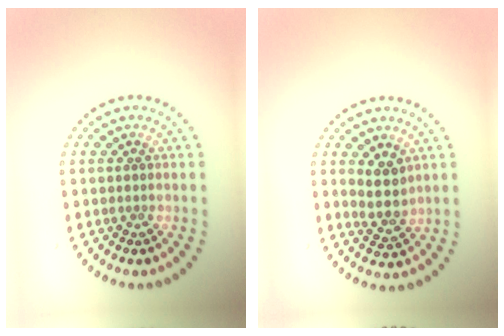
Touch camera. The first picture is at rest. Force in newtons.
{"total": 2.7, "press": 2.3, "slide": 1.5}